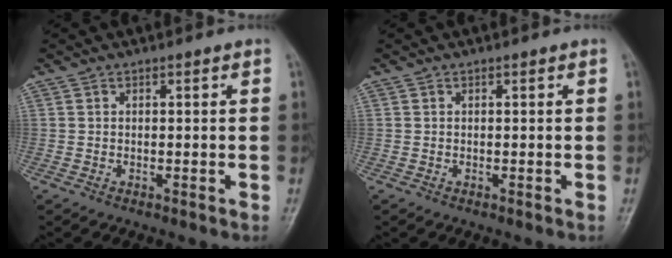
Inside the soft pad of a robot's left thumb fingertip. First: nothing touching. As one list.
[{"total": 0.0}]